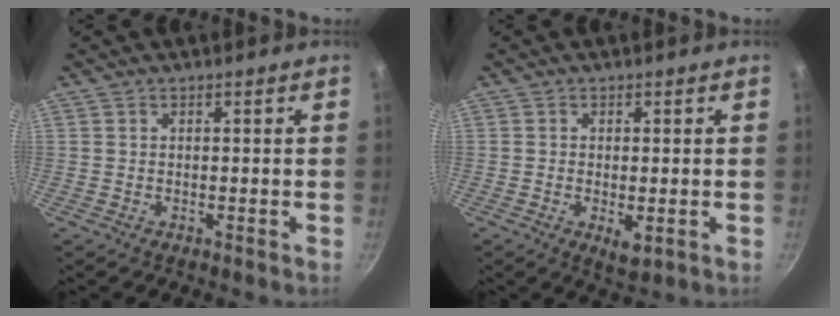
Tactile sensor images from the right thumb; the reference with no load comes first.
{"total": 3.5, "force": [-0.8, 1.5, 3.0], "torque": [-0.052, -0.013, -0.009]}